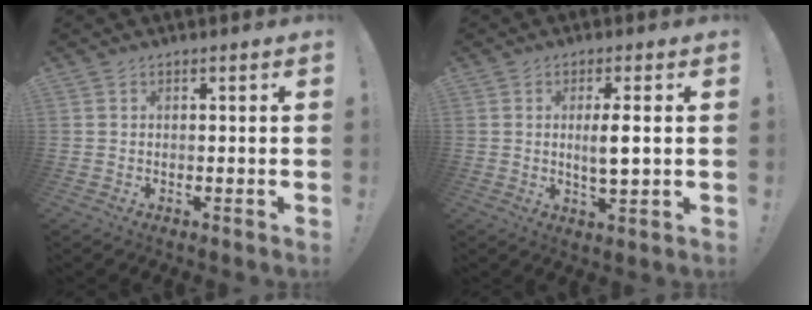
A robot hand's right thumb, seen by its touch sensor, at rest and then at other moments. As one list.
[{"total": 5.3, "force": [0.8, 1.0, 5.1], "torque": [-0.087, -0.010, 0.007]}]